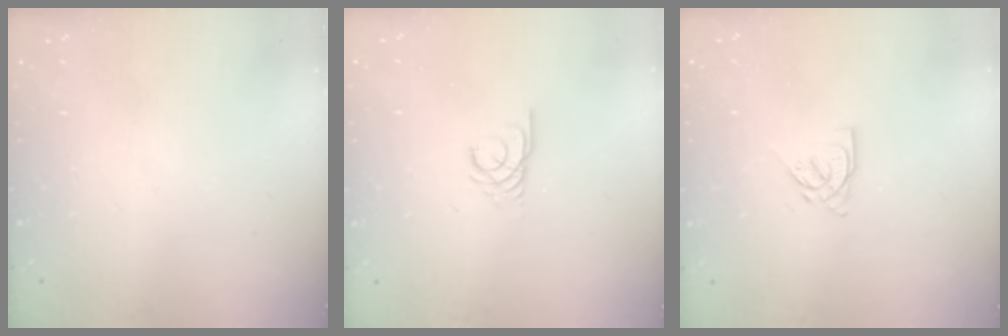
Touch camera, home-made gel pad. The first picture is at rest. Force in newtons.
{"total": 3.0, "press": 3.0, "slide": 0.3}
{"total": 5.0, "press": 5.0, "slide": 0.5}